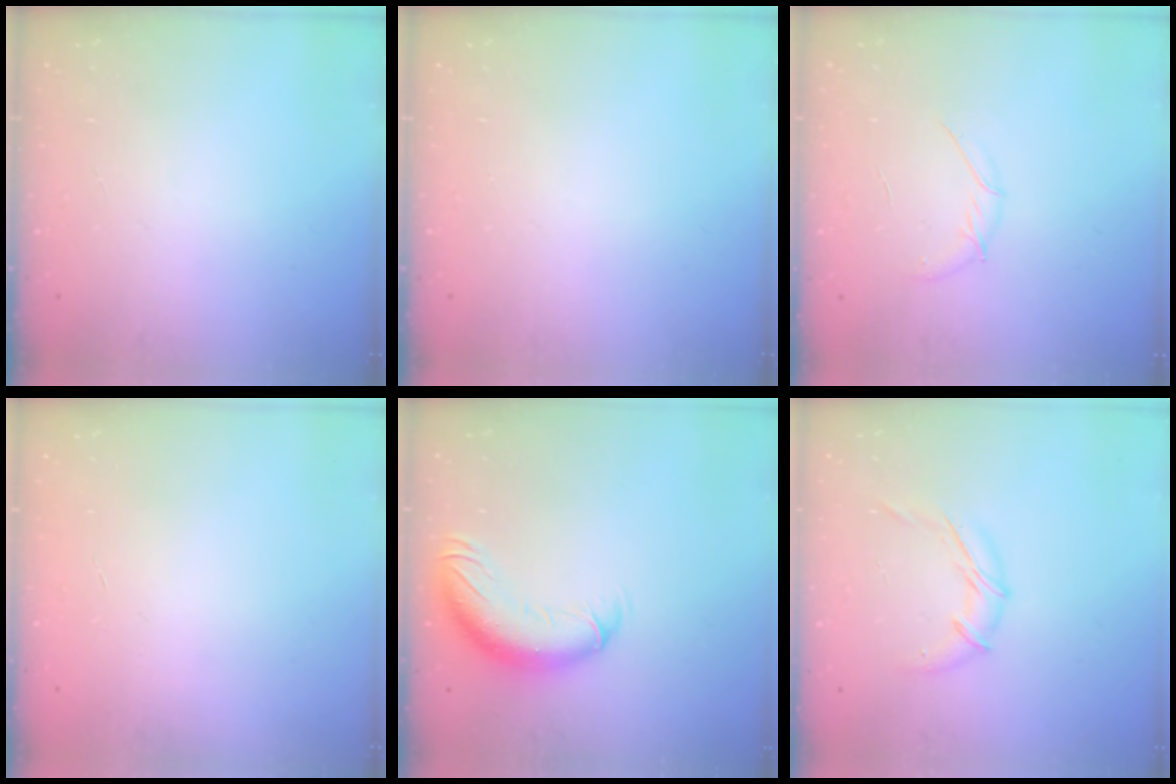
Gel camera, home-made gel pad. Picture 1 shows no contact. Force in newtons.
{"total": 0.0}
{"total": 6.6, "press": 6.3, "slide": 2.0}
{"total": 0.0}
{"total": 11.5, "press": 11.2, "slide": 2.9}
{"total": 9.5, "press": 9.4, "slide": 1.4}